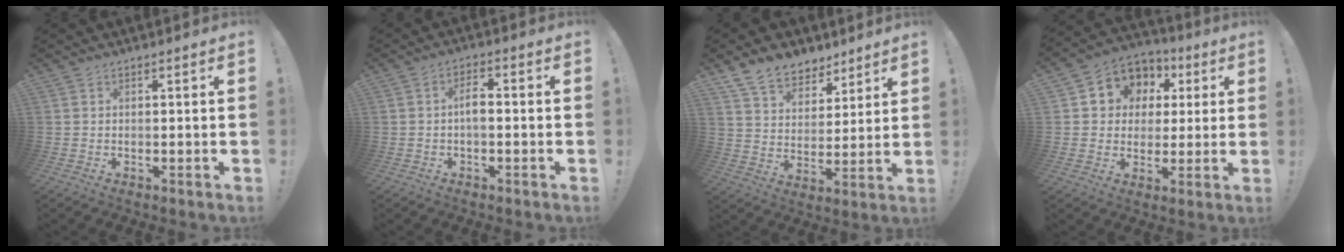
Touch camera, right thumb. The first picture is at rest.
{"total": 4.3, "force": [-0.3, 1.9, 3.9], "torque": [-0.069, 0.001, -0.010]}
{"total": 11.6, "force": [9.0, 6.8, 3.0], "torque": [-0.062, -0.061, 0.175]}
{"total": 8.7, "force": [1.8, 8.1, 2.7], "torque": [-0.032, -0.013, 0.039]}